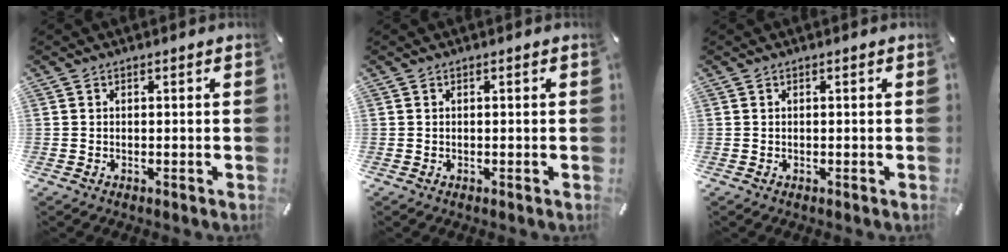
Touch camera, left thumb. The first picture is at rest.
{"total": 0.0}
{"total": 0.0}